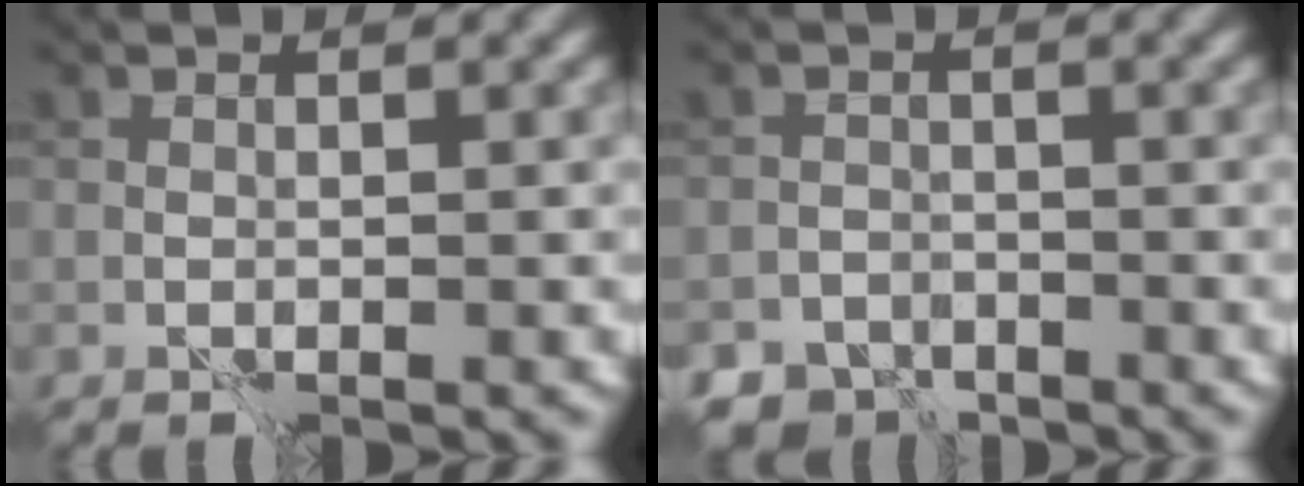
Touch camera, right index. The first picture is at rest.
{"total": 4.8, "force": [-4.0, 2.6, 0.5], "torque": [0.016, -0.004, -0.061]}